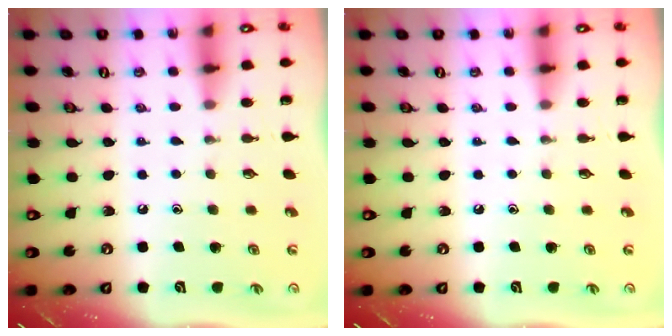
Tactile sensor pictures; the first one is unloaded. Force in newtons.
{"total": 0.0}